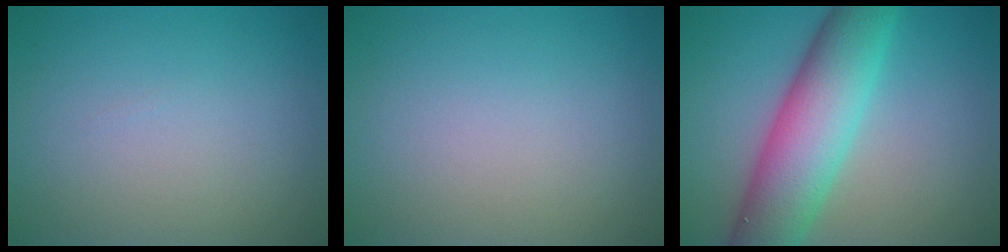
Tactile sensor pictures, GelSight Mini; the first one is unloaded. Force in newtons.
{"total": 0.0}
{"total": 9.1, "press": 9.1, "slide": 0.4}